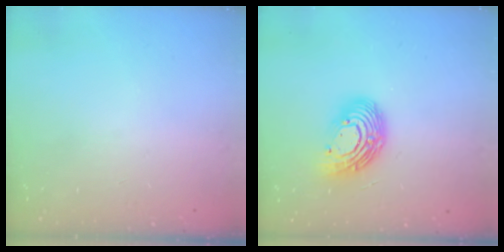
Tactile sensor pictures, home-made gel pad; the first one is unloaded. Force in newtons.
{"total": 13.9, "press": 13.8, "slide": 1.1}